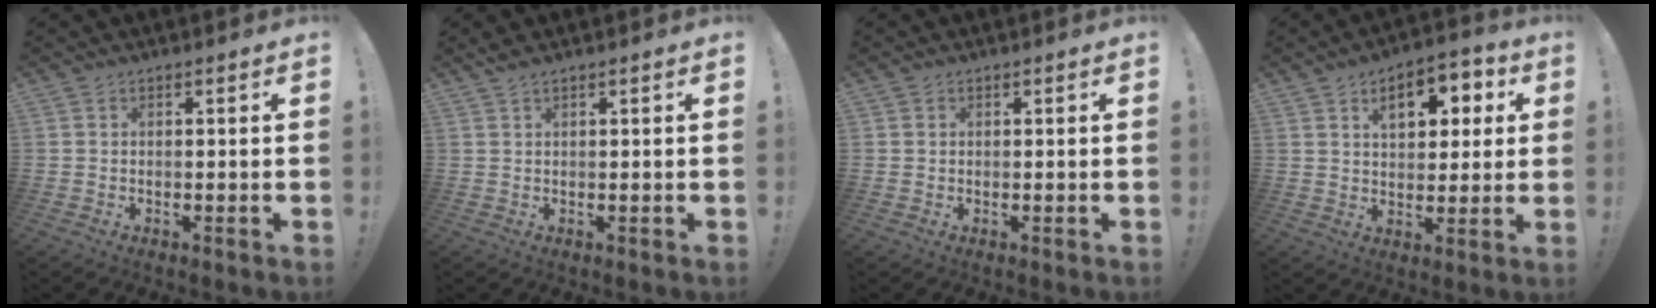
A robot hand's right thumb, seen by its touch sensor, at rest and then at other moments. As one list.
[{"total": 0.9, "force": [0.9, 0.0, 0.2], "torque": [-0.011, 0.003, 0.017]}, {"total": 0.7, "force": [0.1, 0.7, -0.1], "torque": [0.011, -0.003, 0.000]}, {"total": 11.1, "force": [4.2, 6.4, 8.0], "torque": [-0.106, -0.006, 0.068]}]